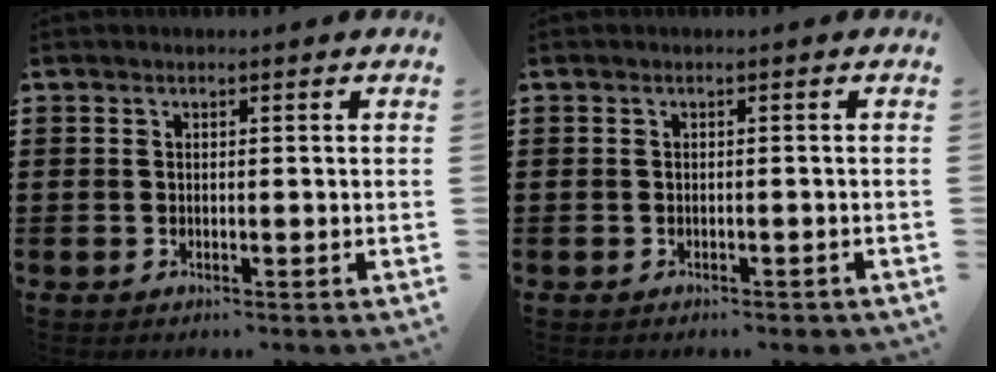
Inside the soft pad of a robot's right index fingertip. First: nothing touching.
{"total": 0.6, "force": [-0.5, 0.2, 0.3], "torque": [-0.008, -0.005, -0.009]}